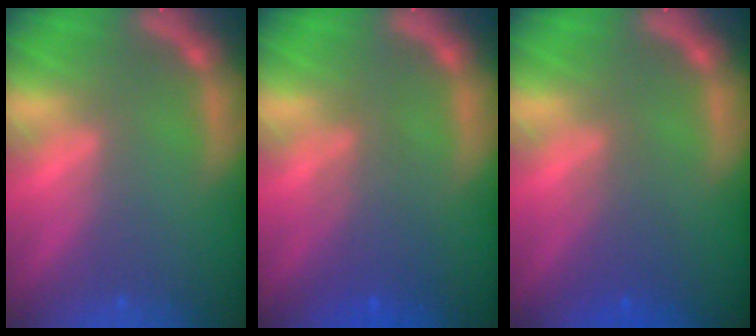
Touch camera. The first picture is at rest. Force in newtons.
{"total": 3.6}
{"total": 2.5}